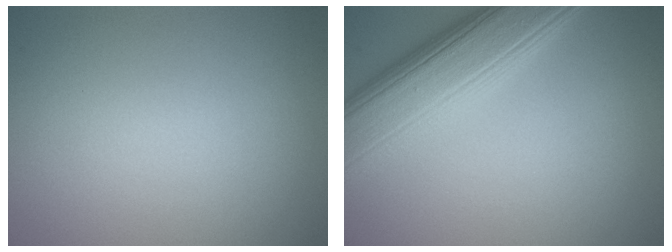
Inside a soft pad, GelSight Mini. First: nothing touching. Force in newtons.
{"total": 8.3, "press": 8.3, "slide": 0.2}